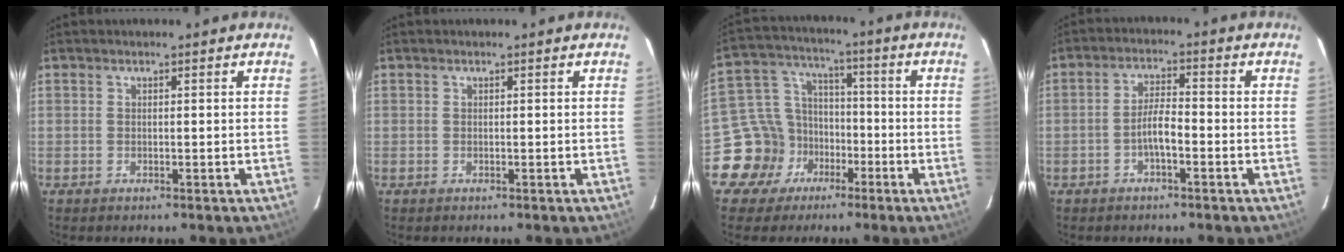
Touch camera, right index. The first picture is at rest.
{"total": 0.0}
{"total": 11.3, "force": [-5.8, 9.6, 2.0], "torque": [-0.058, 0.042, -0.088]}
{"total": 4.1, "force": [-1.9, 1.0, 3.5], "torque": [-0.070, 0.007, -0.034]}